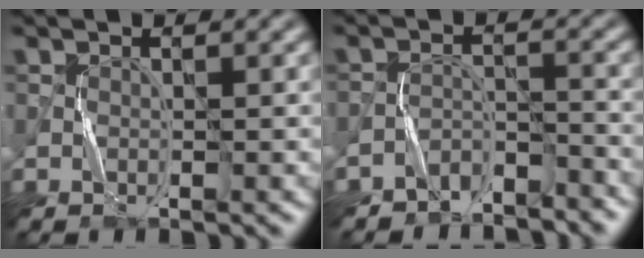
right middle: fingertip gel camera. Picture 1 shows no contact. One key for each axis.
{"total": 4.0, "fx": -3.8, "fy": 0.9, "fz": 0.2, "tx": 0.000, "ty": -0.001, "tz": -0.071}